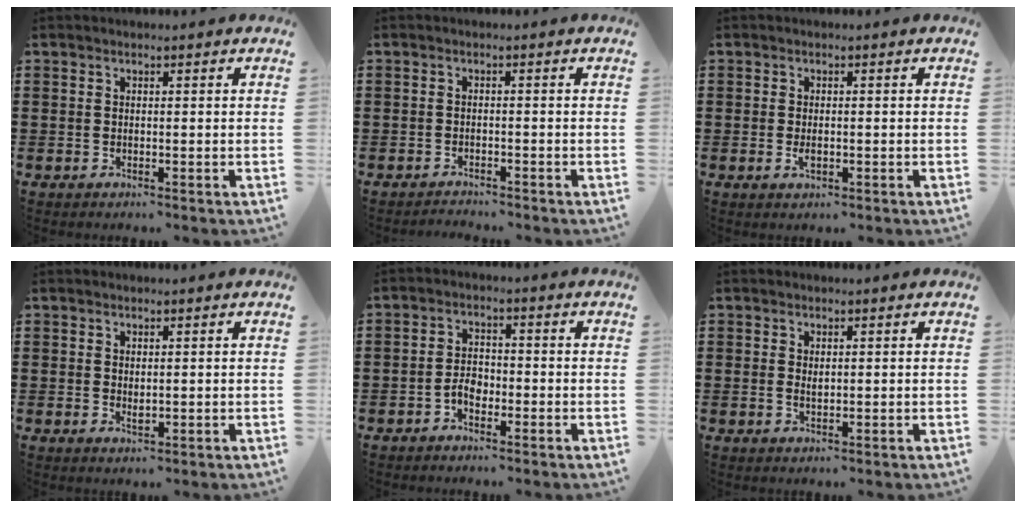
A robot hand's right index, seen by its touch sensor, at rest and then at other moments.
{"total": 1.4, "force": [-1.4, 0.0, -0.1], "torque": [-0.003, 0.001, -0.029]}
{"total": 1.5, "force": [-0.3, 0.7, 1.3], "torque": [-0.024, -0.001, -0.006]}
{"total": 1.1, "force": [0.3, 0.6, 0.9], "torque": [-0.017, 0.003, 0.006]}
{"total": 2.9, "force": [-1.4, 1.8, 1.8], "torque": [-0.044, 0.002, -0.030]}
{"total": 1.0, "force": [0.2, 0.5, 0.8], "torque": [-0.017, 0.004, 0.003]}